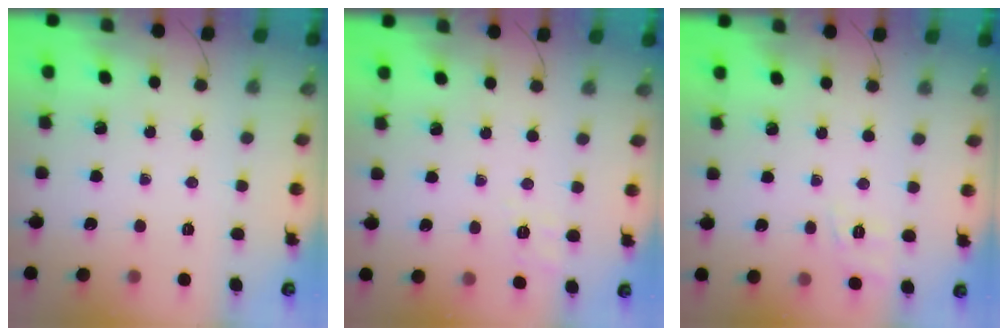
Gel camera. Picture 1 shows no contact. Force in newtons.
{"total": 2.3, "press": 1.4, "slide": 1.9}
{"total": 2.2, "press": 0.7, "slide": 2.1}